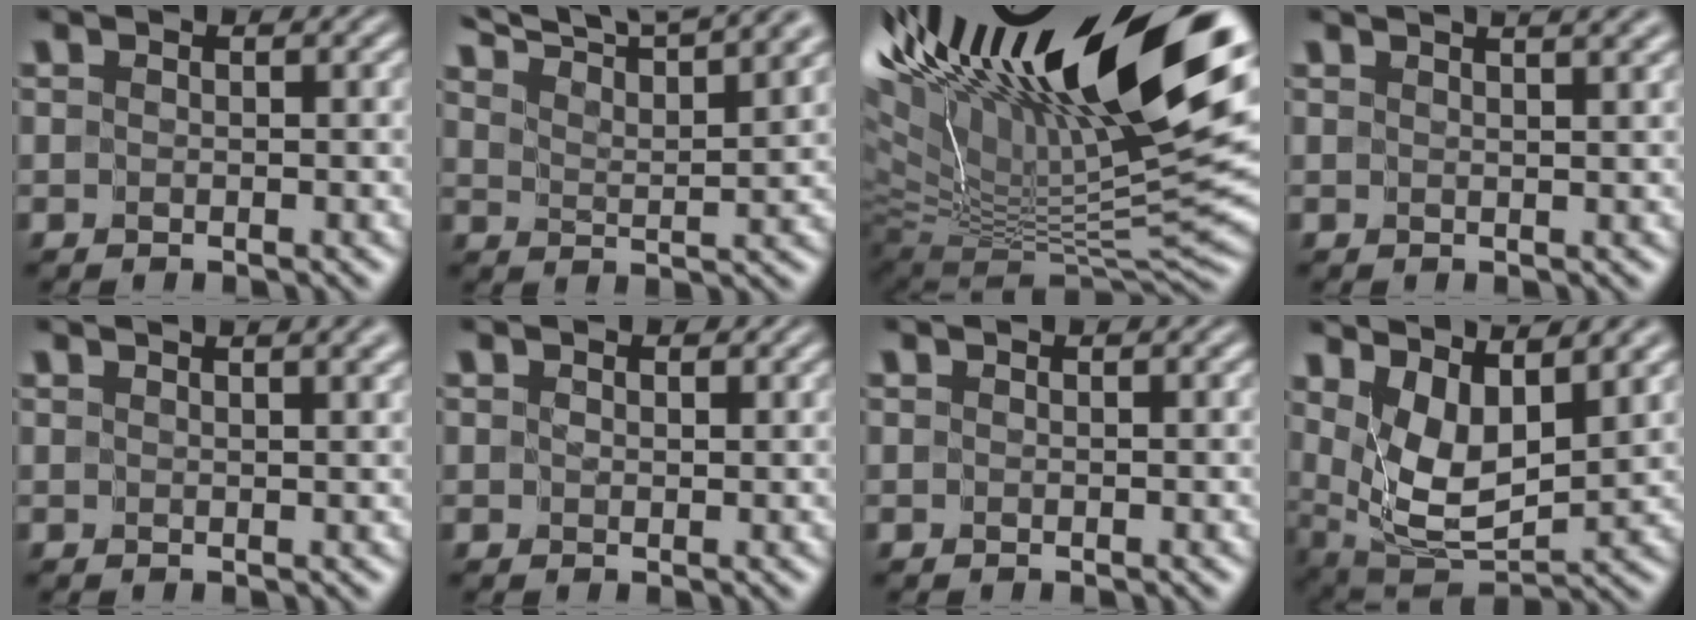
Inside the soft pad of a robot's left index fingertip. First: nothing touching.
{"total": 10.7, "force": [9.5, 2.0, 4.7], "torque": [-0.061, 0.022, 0.105]}
{"total": 19.2, "force": [9.0, 5.2, 16.2], "torque": [-0.239, 0.027, 0.158]}
{"total": 5.4, "force": [3.7, 2.1, 3.2], "torque": [-0.020, 0.027, 0.018]}
{"total": 5.1, "force": [3.3, 2.0, 3.3], "torque": [-0.021, 0.022, 0.014]}
{"total": 0.9, "force": [0.5, 0.7, 0.2], "torque": [-0.002, -0.001, 0.008]}
{"total": 0.0}
{"total": 6.5, "force": [3.3, 2.4, 5.1], "torque": [-0.104, -0.008, 0.066]}